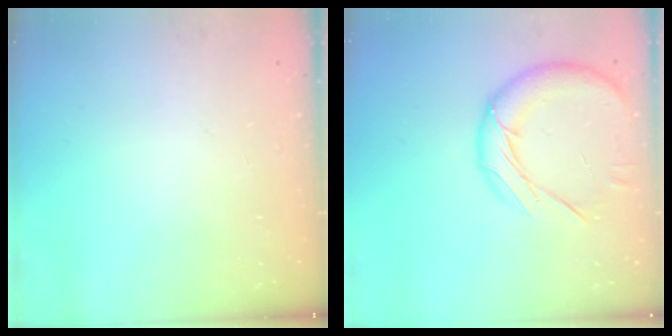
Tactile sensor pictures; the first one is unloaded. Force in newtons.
{"total": 14.2, "press": 14.2, "slide": 0.8}